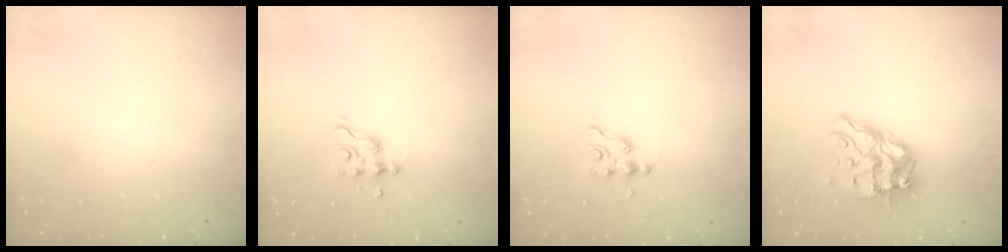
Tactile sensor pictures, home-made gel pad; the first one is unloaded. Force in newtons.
{"total": 5.0, "press": 5.0, "slide": 0.3}
{"total": 3.4, "press": 3.4, "slide": 0.2}
{"total": 11.9, "press": 11.8, "slide": 1.4}